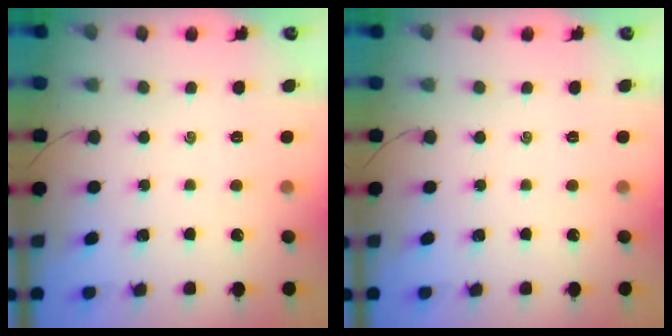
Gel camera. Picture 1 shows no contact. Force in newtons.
{"total": 0.0}